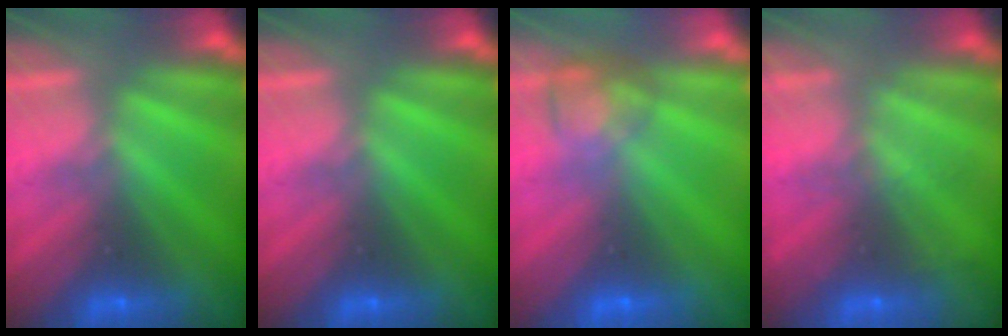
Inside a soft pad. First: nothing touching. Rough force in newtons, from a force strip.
{"total": 0.0}
{"total": 3.8}
{"total": 1.9}